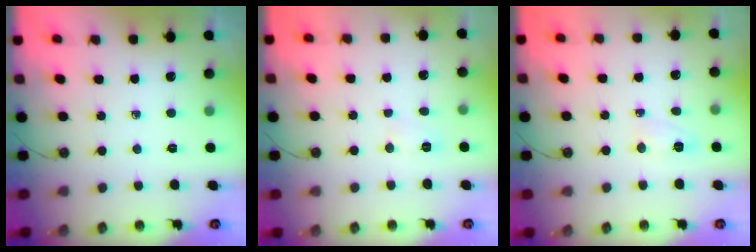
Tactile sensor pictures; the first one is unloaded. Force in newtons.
{"total": 3.8, "press": 3.7, "slide": 0.9}
{"total": 5.1, "press": 5.1, "slide": 0.8}